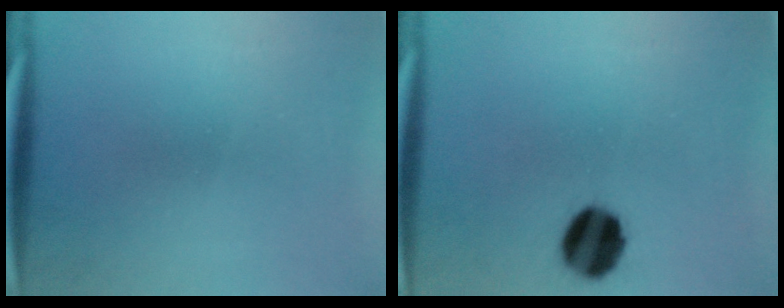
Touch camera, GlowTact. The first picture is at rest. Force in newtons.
{"total": 11.7}